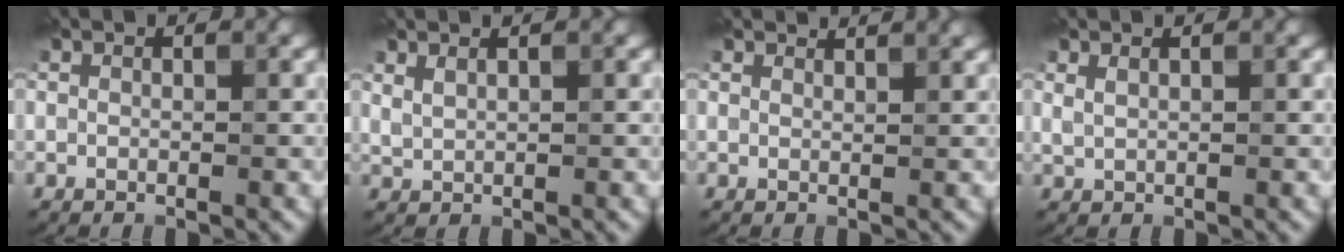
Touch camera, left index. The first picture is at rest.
{"total": 1.3, "force": [1.0, 0.4, 0.7], "torque": [-0.017, 0.000, 0.022]}
{"total": 2.3, "force": [2.2, 0.3, 0.5], "torque": [-0.008, 0.006, 0.023]}
{"total": 1.1, "force": [0.7, 0.4, 0.7], "torque": [-0.015, 0.000, 0.015]}